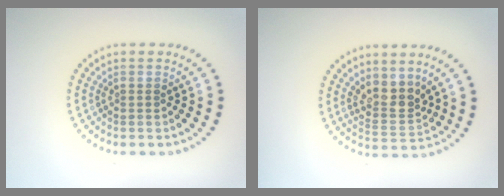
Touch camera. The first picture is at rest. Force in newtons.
{"total": 3.0, "press": 2.4, "slide": 1.8}